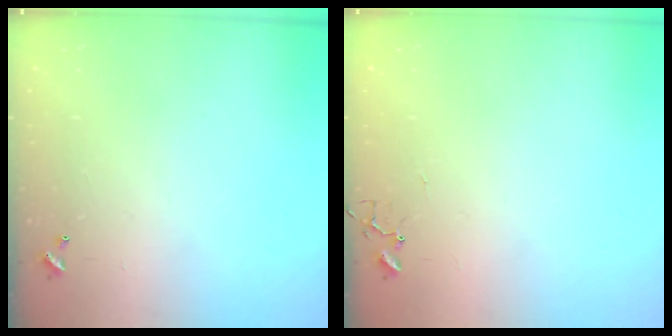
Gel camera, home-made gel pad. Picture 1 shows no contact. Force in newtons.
{"total": 5.5, "press": 5.5, "slide": 0.3}